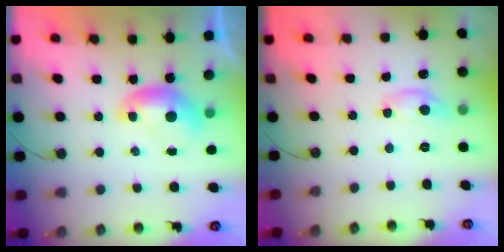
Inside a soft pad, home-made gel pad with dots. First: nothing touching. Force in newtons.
{"total": 1.4, "press": 1.4, "slide": 0.2}